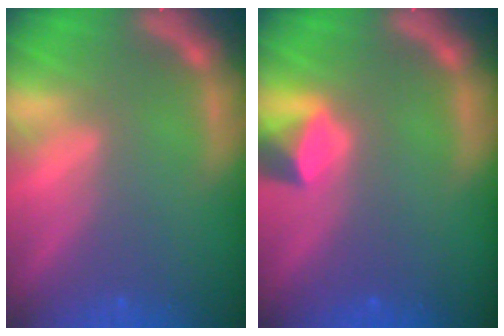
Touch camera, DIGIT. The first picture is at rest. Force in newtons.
{"total": 2.4}